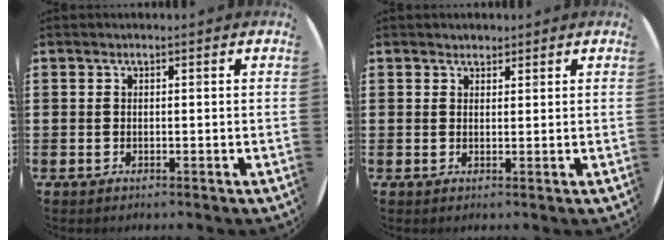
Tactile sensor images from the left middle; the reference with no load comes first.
{"total": 1.2, "force": [1.2, 0.4, 0.0], "torque": [-0.001, 0.002, 0.023]}